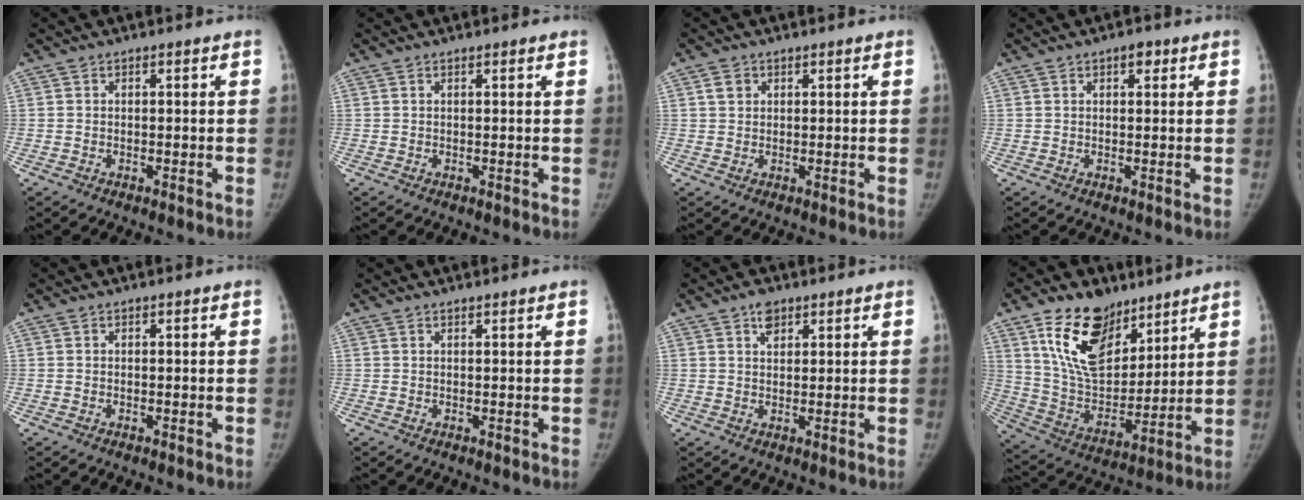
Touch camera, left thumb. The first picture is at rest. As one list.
[{"total": 0.6, "force": [0.5, 0.1, 0.3], "torque": [-0.003, 0.003, 0.007]}, {"total": 2.1, "force": [0.9, 1.8, 0.8], "torque": [-0.007, -0.002, 0.014]}, {"total": 2.1, "force": [1.1, 1.1, 1.4], "torque": [-0.012, -0.001, 0.014]}, {"total": 0.0}, {"total": 0.8, "force": [0.7, 0.0, 0.2], "torque": [-0.001, 0.006, 0.014]}, {"total": 3.0, "force": [1.8, 1.8, 1.5], "torque": [-0.011, -0.008, 0.030]}, {"total": 18.1, "force": [10.9, 10.3, 10.1], "torque": [-0.131, -0.056, 0.210]}]